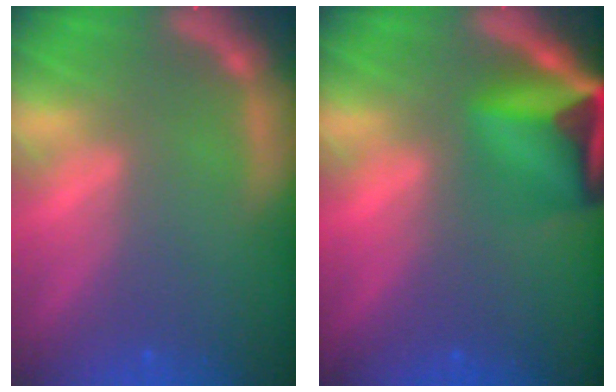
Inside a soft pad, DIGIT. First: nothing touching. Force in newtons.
{"total": 9.0}